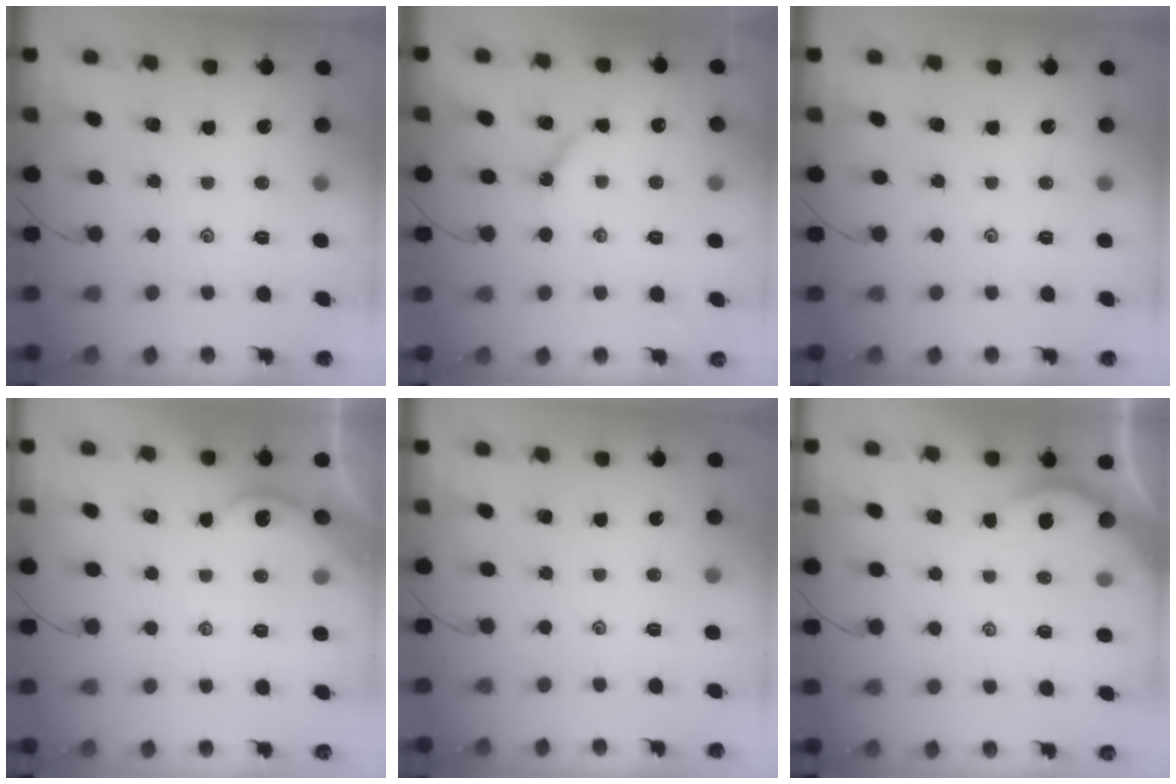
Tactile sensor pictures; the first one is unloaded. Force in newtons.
{"total": 5.0, "press": 5.0, "slide": 0.5}
{"total": 0.0}
{"total": 2.3, "press": 2.3, "slide": 0.2}
{"total": 0.0}
{"total": 2.1, "press": 2.0, "slide": 0.4}